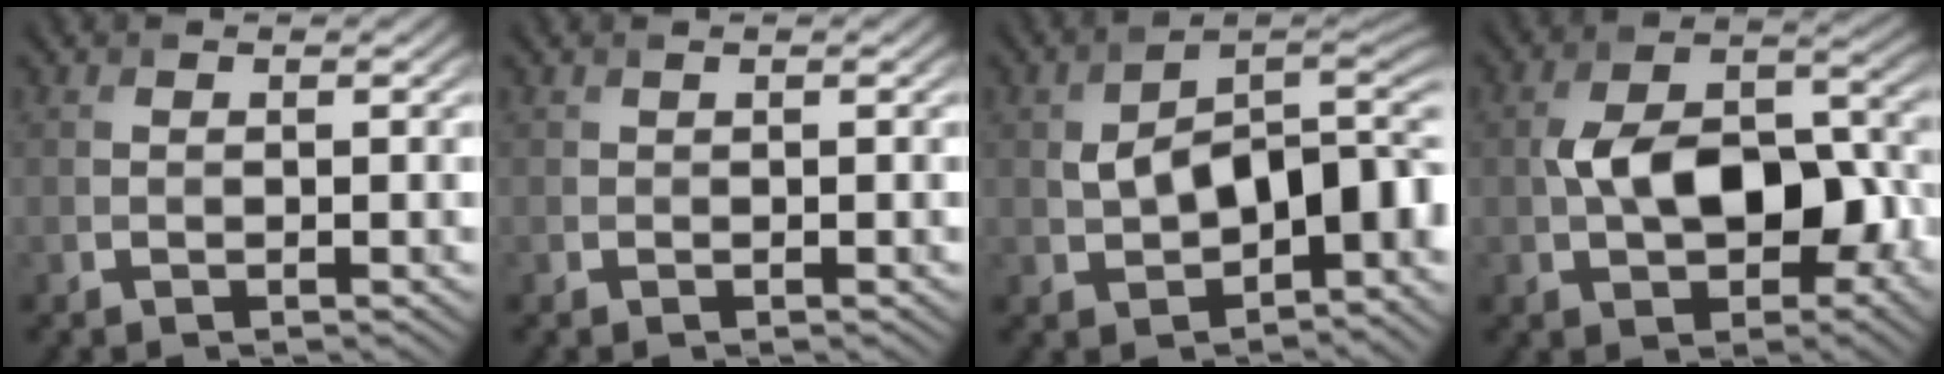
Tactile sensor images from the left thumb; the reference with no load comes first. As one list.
[{"total": 0.7, "force": [-0.1, -0.2, -0.7], "torque": [0.018, -0.001, -0.003]}, {"total": 11.5, "force": [-0.2, 6.8, 9.2], "torque": [-0.147, -0.002, -0.002]}, {"total": 10.1, "force": [-1.6, 6.3, 7.7], "torque": [-0.131, -0.001, -0.027]}]